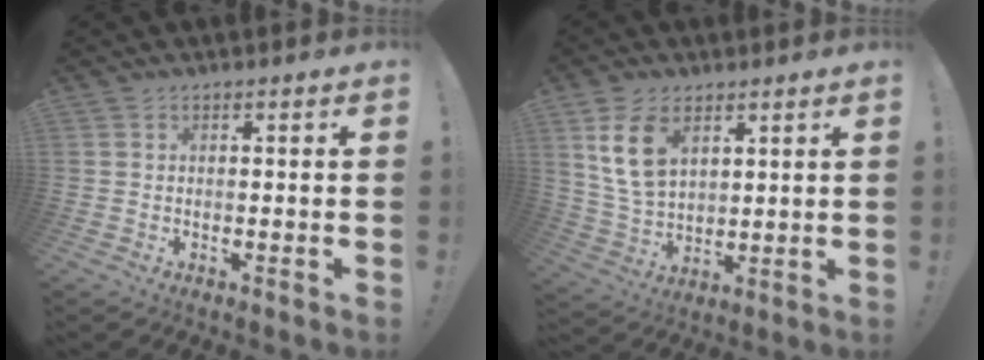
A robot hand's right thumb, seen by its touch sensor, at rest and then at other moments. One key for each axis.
{"total": 11.8, "fx": 6.0, "fy": 7.3, "fz": 7.0, "tx": -0.125, "ty": -0.018, "tz": 0.117}